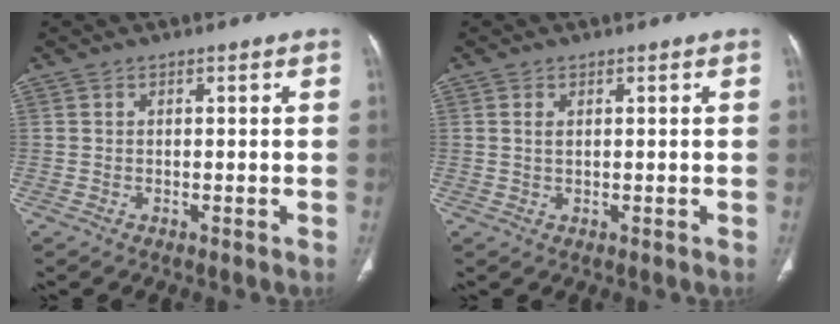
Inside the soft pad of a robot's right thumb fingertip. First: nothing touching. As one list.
[{"total": 1.3, "force": [0.4, 0.7, 1.0], "torque": [-0.025, 0.002, 0.010]}]